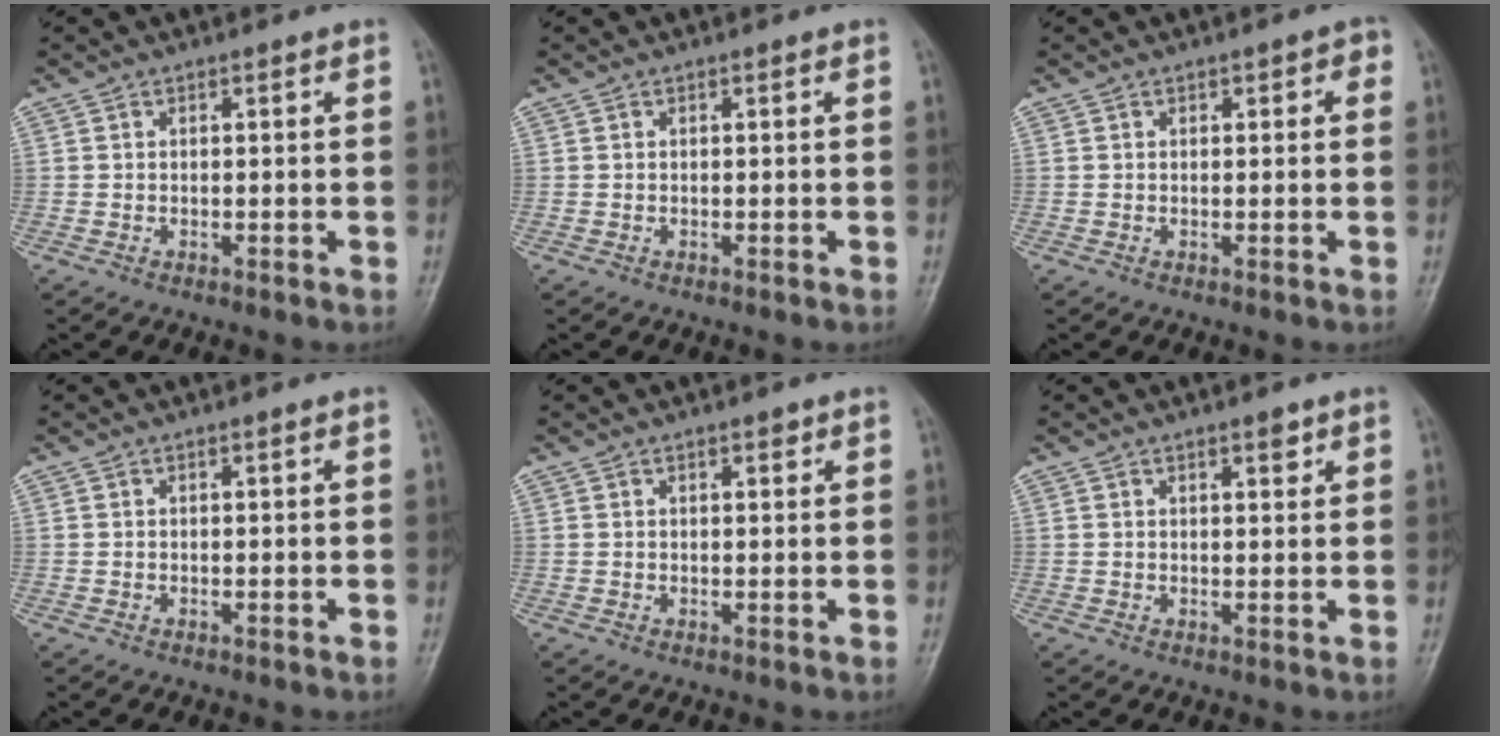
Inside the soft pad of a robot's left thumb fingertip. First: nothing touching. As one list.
[{"total": 0.0}, {"total": 2.1, "force": [0.7, 1.1, 1.6], "torque": [-0.008, 0.002, 0.006]}, {"total": 0.0}, {"total": 1.5, "force": [0.9, 0.6, 1.0], "torque": [-0.008, -0.002, 0.011]}, {"total": 2.3, "force": [1.5, 0.8, 1.6], "torque": [-0.016, -0.007, 0.021]}]